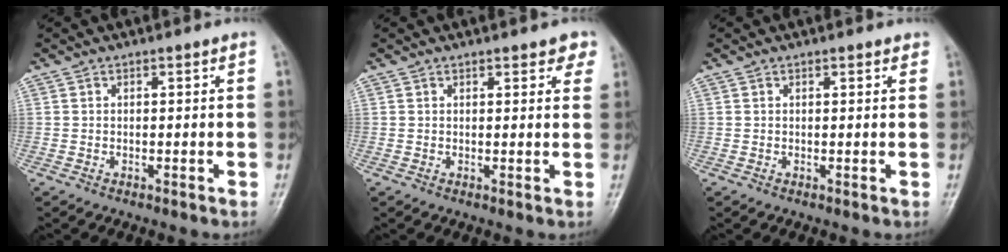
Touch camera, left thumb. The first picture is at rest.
{"total": 3.7, "force": [2.6, 1.5, 2.2], "torque": [-0.002, -0.006, 0.028]}
{"total": 1.1, "force": [0.8, 0.4, 0.7], "torque": [-0.008, -0.002, 0.007]}